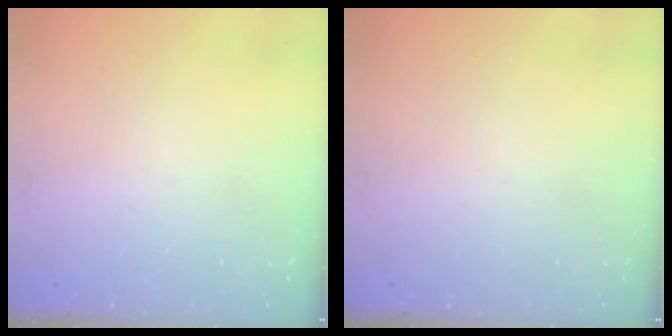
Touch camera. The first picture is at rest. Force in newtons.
{"total": 0.0}